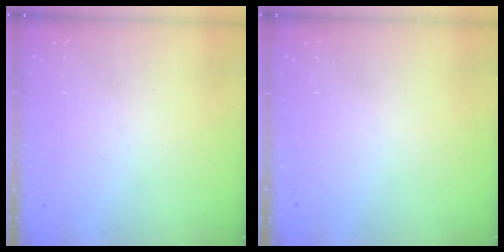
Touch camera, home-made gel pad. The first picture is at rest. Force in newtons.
{"total": 0.0}